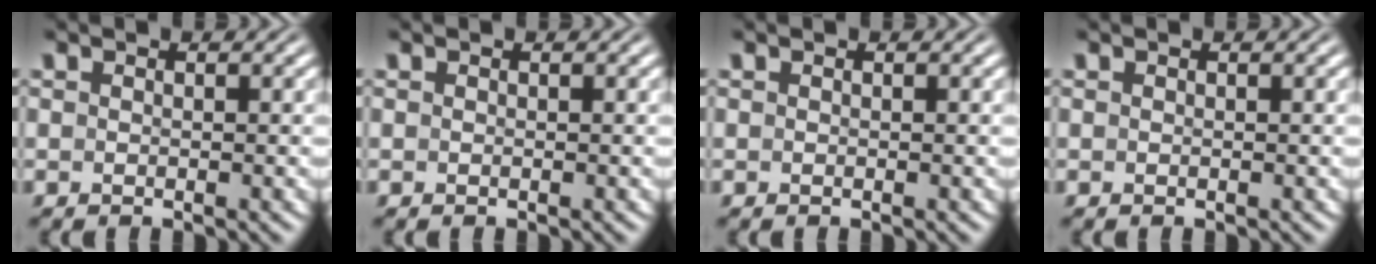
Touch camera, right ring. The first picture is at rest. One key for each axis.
{"total": 0.0}
{"total": 0.0}
{"total": 0.0}